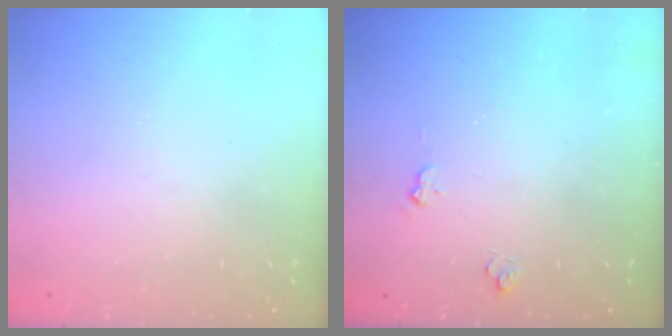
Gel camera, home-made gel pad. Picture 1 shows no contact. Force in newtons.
{"total": 4.7, "press": 4.7, "slide": 0.5}